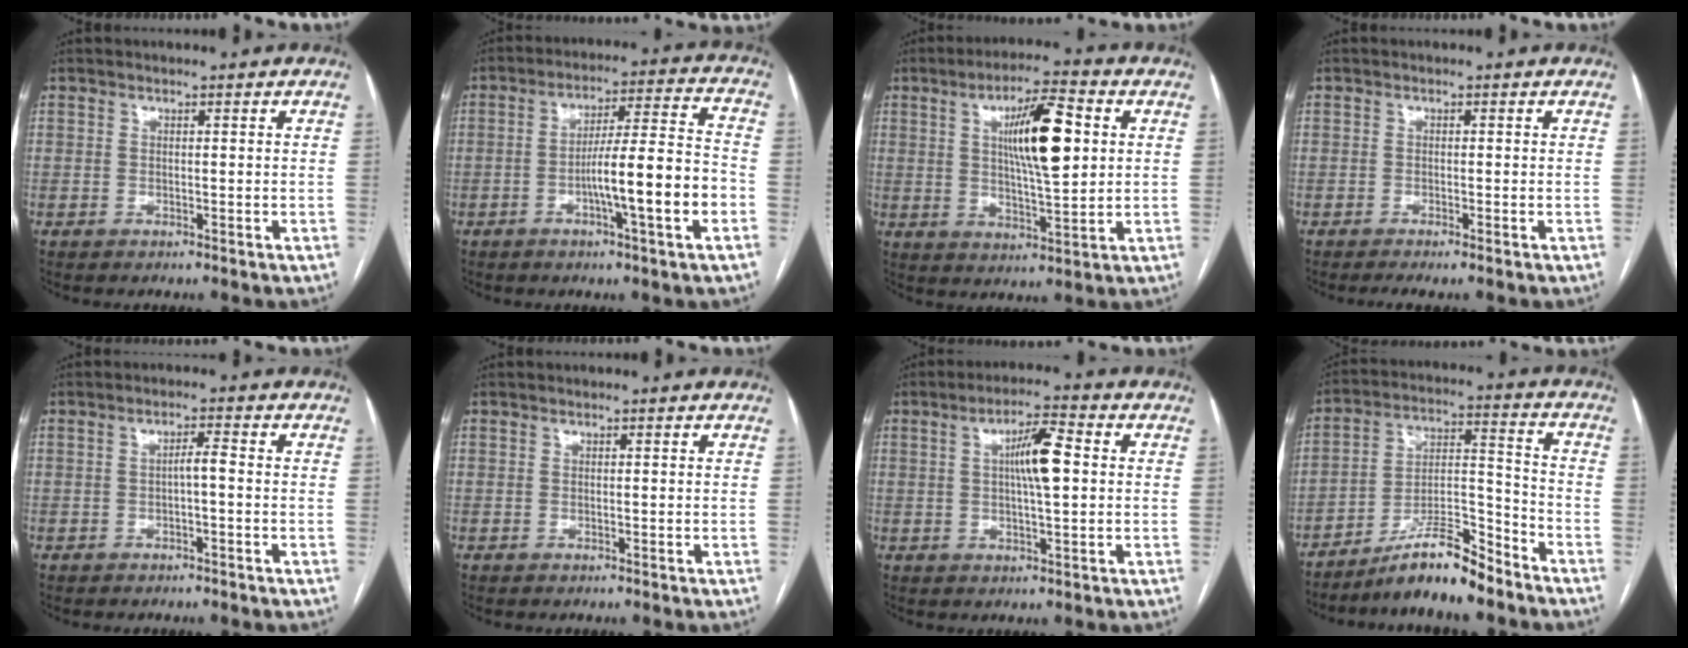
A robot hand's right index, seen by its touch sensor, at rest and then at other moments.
{"total": 12.0, "force": [-3.8, 0.1, 11.4], "torque": [-0.185, 0.010, -0.060]}
{"total": 12.0, "force": [2.9, 2.2, 11.5], "torque": [-0.195, 0.006, 0.046]}
{"total": 1.9, "force": [-1.4, -0.1, 1.3], "torque": [-0.023, -0.005, -0.025]}
{"total": 2.0, "force": [-0.4, 0.2, 2.0], "torque": [-0.032, 0.004, -0.008]}
{"total": 0.0}
{"total": 7.2, "force": [1.0, 1.0, 7.1], "torque": [-0.124, 0.011, 0.015]}
{"total": 11.6, "force": [-9.6, 1.6, 6.3], "torque": [-0.107, 0.014, -0.168]}